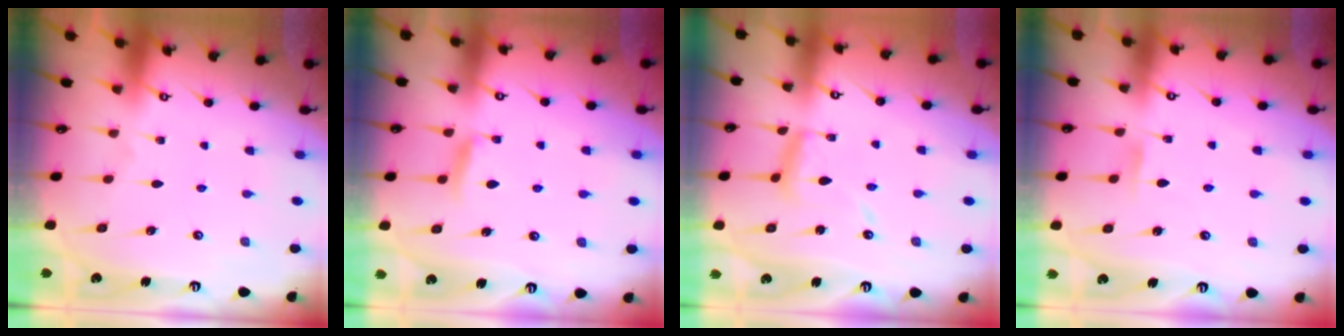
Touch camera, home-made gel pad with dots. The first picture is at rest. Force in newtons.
{"total": 5.7, "press": 5.6, "slide": 0.8}
{"total": 10.5, "press": 10.5, "slide": 1.0}
{"total": 4.8, "press": 4.7, "slide": 0.5}